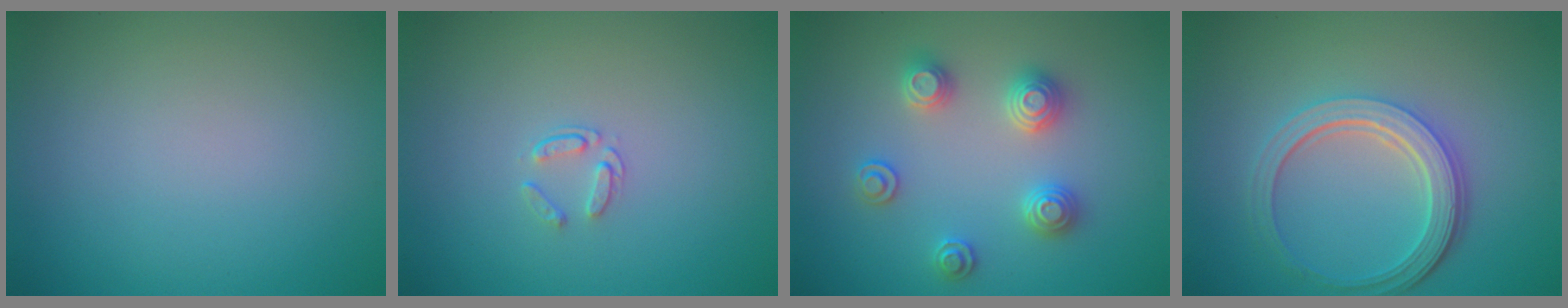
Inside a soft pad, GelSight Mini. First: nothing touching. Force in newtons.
{"total": 1.1, "press": 0.7, "slide": 0.9}
{"total": 3.0, "press": 3.0, "slide": 0.5}
{"total": 5.0, "press": 3.7, "slide": 3.3}